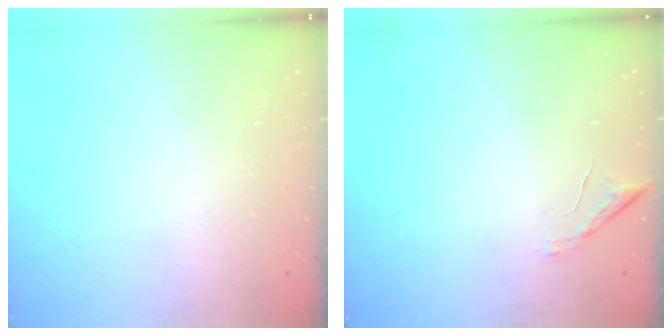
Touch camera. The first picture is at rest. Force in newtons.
{"total": 6.6, "press": 6.6, "slide": 0.4}